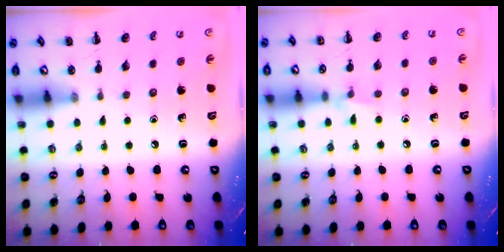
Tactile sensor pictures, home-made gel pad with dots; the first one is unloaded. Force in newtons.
{"total": 5.6, "press": 5.2, "slide": 1.8}